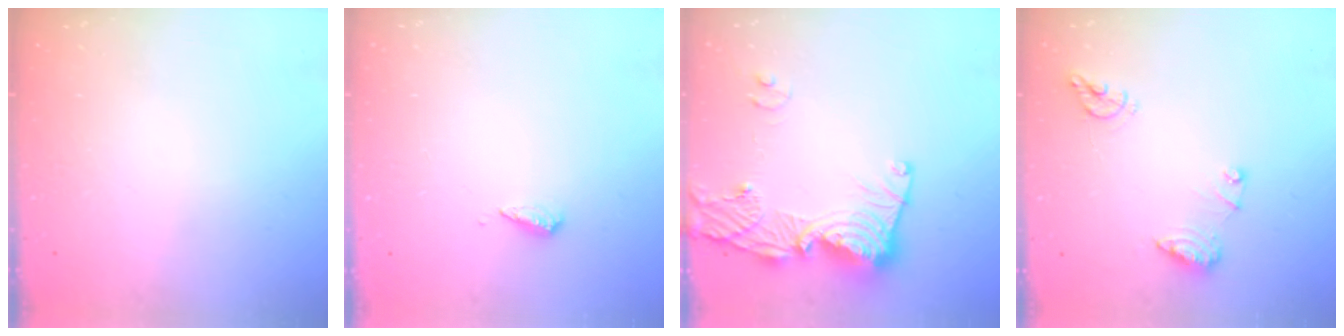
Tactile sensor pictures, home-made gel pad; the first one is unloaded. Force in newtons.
{"total": 3.0, "press": 3.0, "slide": 0.2}
{"total": 14.9, "press": 14.8, "slide": 1.7}
{"total": 8.9, "press": 8.9, "slide": 1.0}